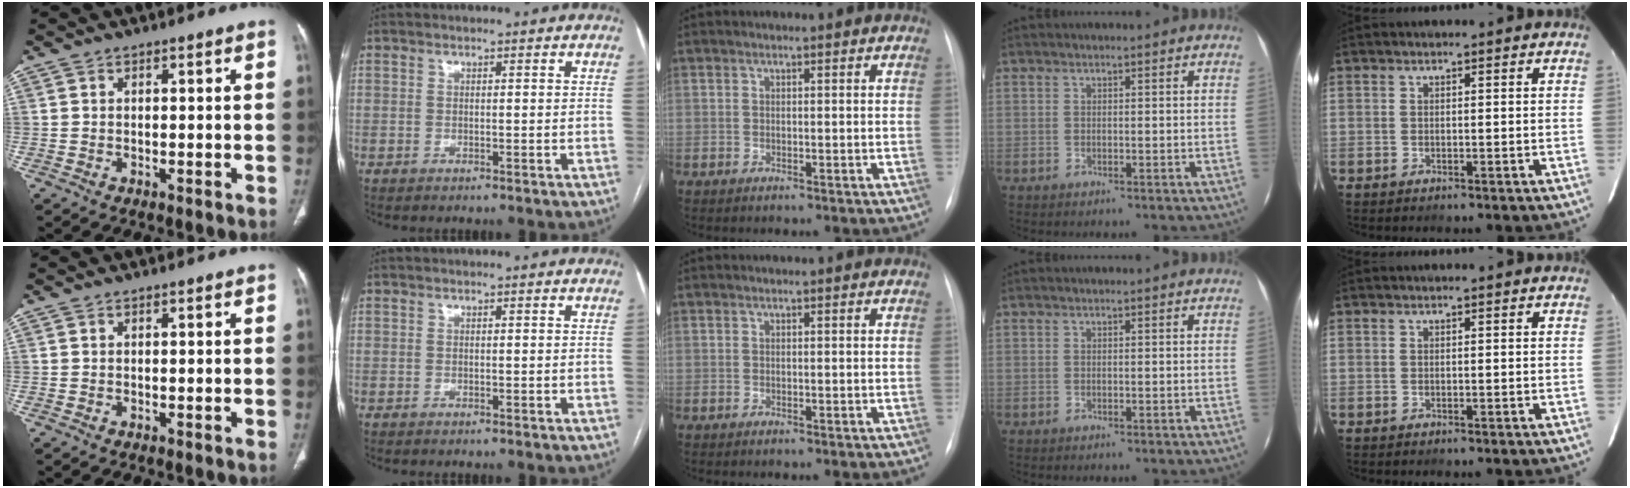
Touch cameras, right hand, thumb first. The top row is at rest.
{}